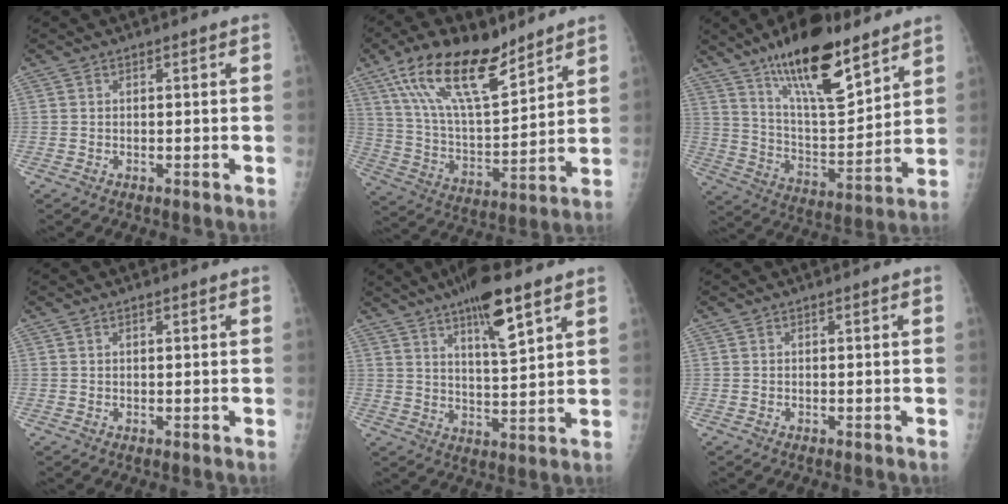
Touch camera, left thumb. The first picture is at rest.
{"total": 19.5, "force": [12.6, 7.1, 13.1], "torque": [-0.214, -0.052, 0.237]}
{"total": 20.2, "force": [13.5, 6.6, 13.5], "torque": [-0.195, -0.074, 0.236]}
{"total": 0.8, "force": [0.5, 0.3, 0.5], "torque": [-0.009, -0.001, 0.008]}
{"total": 11.4, "force": [6.9, 2.4, 8.8], "torque": [-0.137, -0.034, 0.114]}
{"total": 0.0}